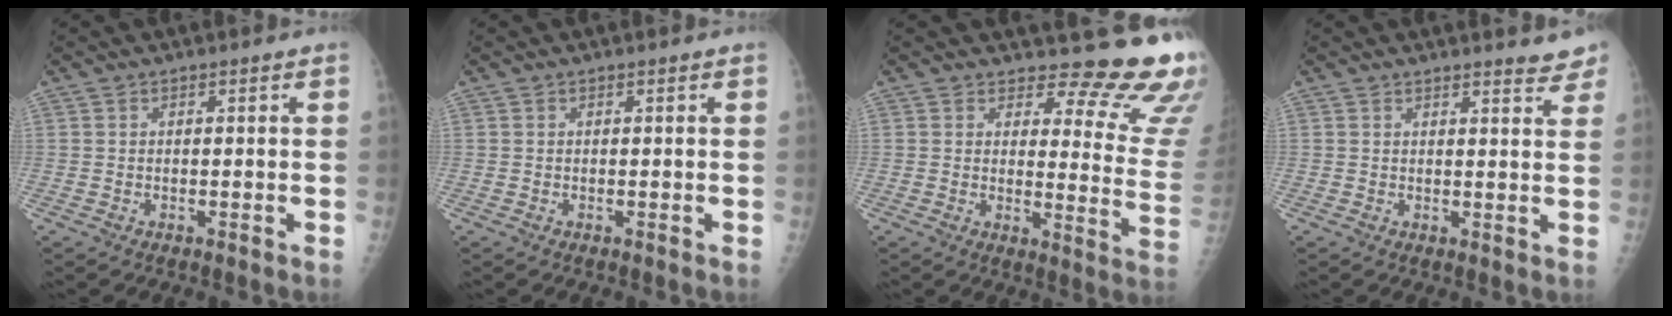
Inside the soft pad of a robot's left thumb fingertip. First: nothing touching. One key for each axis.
{"total": 0.0}
{"total": 15.7, "fx": 14.5, "fy": 4.1, "fz": 4.3, "tx": -0.002, "ty": -0.160, "tz": 0.143}
{"total": 4.3, "fx": 3.9, "fy": 0.9, "fz": 1.6, "tx": -0.004, "ty": -0.023, "tz": 0.035}